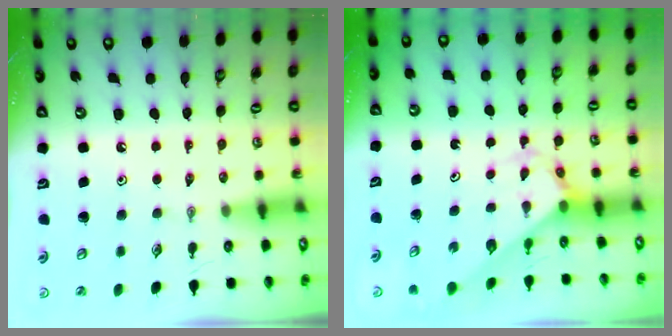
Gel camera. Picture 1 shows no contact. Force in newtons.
{"total": 3.0, "press": 3.0, "slide": 0.2}